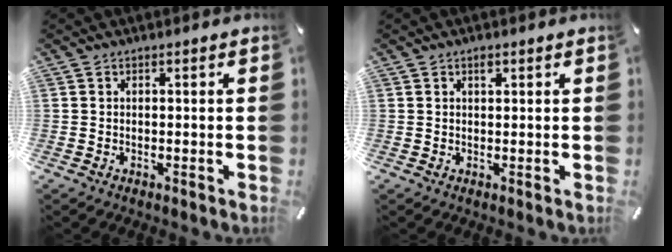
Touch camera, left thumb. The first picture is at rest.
{"total": 1.1, "force": [0.6, 0.6, 0.7], "torque": [-0.014, 0.002, 0.011]}